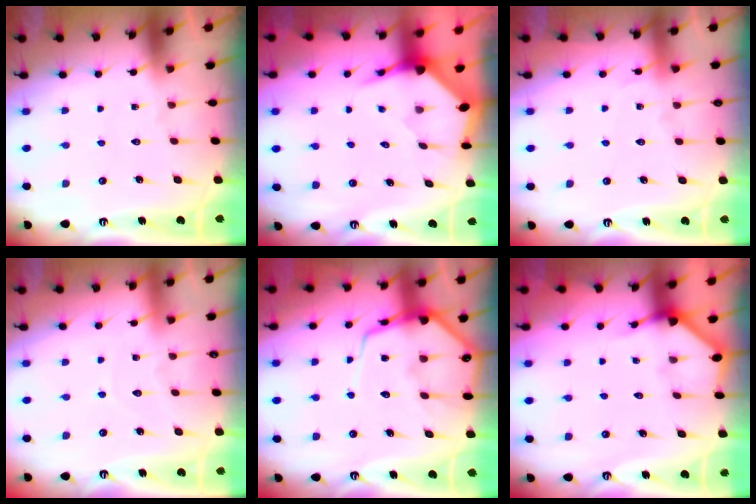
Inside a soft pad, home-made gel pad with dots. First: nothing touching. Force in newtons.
{"total": 3.8, "press": 3.7, "slide": 0.4}
{"total": 5.0, "press": 5.0, "slide": 0.6}
{"total": 3.7, "press": 3.7, "slide": 0.4}
{"total": 11.5, "press": 11.4, "slide": 1.2}
{"total": 2.3, "press": 2.3, "slide": 0.2}